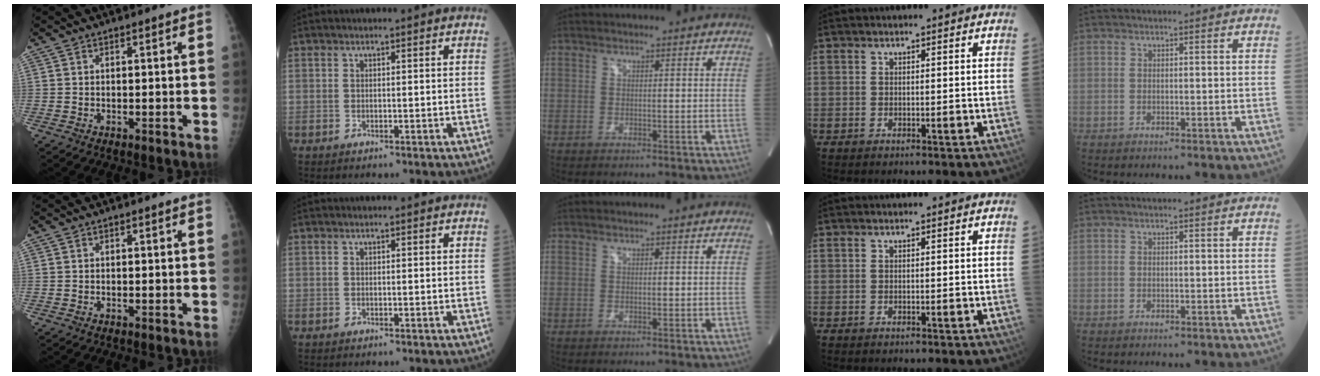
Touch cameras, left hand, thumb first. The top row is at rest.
{}